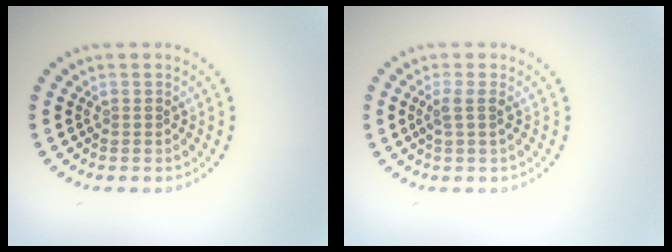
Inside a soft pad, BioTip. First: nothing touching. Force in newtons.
{"total": 1.5, "press": 1.2, "slide": 0.8}